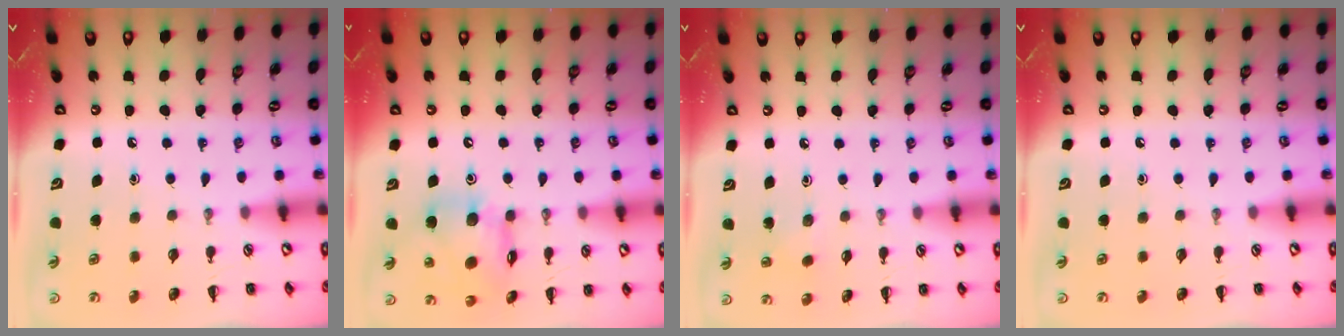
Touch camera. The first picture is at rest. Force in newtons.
{"total": 13.5, "press": 13.2, "slide": 3.0}
{"total": 2.5, "press": 2.4, "slide": 0.8}
{"total": 0.0}